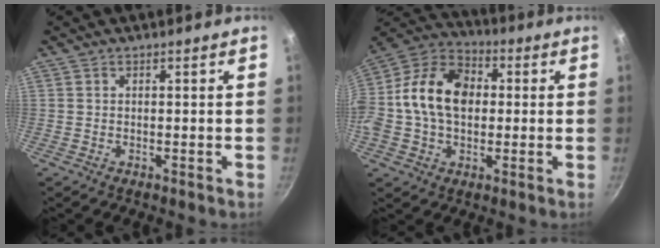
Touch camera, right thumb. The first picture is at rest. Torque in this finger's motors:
{"motor_torque": [1.47, 3.05, 1.10, -0.73, 0.63]}